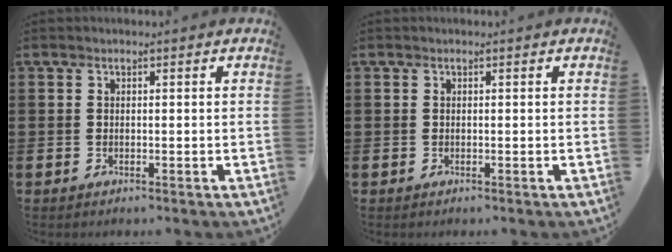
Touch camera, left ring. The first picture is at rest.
{"total": 0.0}